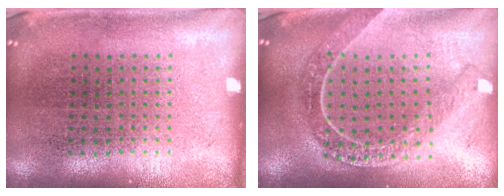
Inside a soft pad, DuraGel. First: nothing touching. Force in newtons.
{"total": 2.2, "press": 1.9, "slide": 1.2}